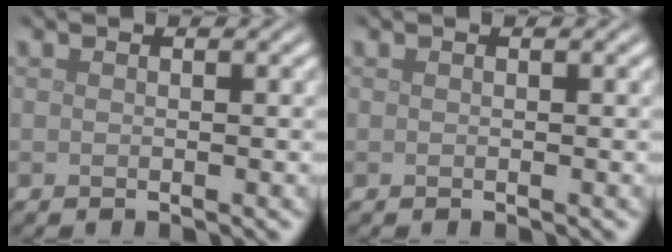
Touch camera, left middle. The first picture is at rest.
{"total": 0.0}